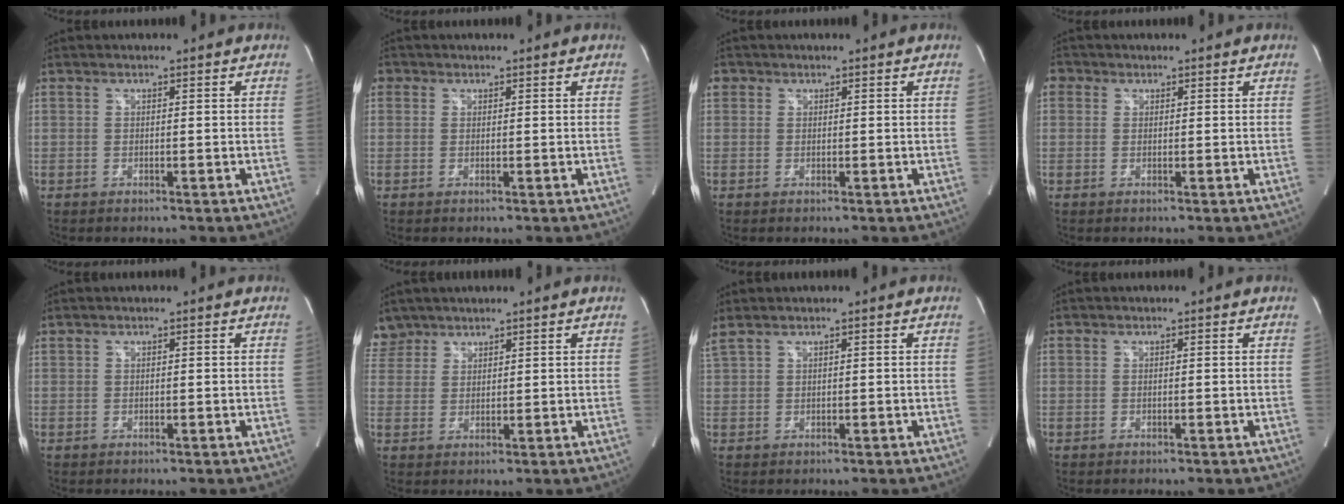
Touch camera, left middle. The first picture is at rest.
{"total": 1.4, "force": [0.6, 1.2, 0.2], "torque": [0.005, 0.006, 0.006]}
{"total": 1.6, "force": [0.7, 1.4, 0.3], "torque": [0.002, 0.011, 0.011]}
{"total": 2.1, "force": [0.8, 1.9, 0.4], "torque": [-0.002, 0.011, 0.011]}
{"total": 0.0}
{"total": 4.1, "force": [3.5, 2.1, -0.3], "torque": [0.009, 0.009, 0.072]}
{"total": 2.1, "force": [1.8, 0.1, 1.1], "torque": [-0.046, 0.027, 0.048]}
{"total": 0.0}